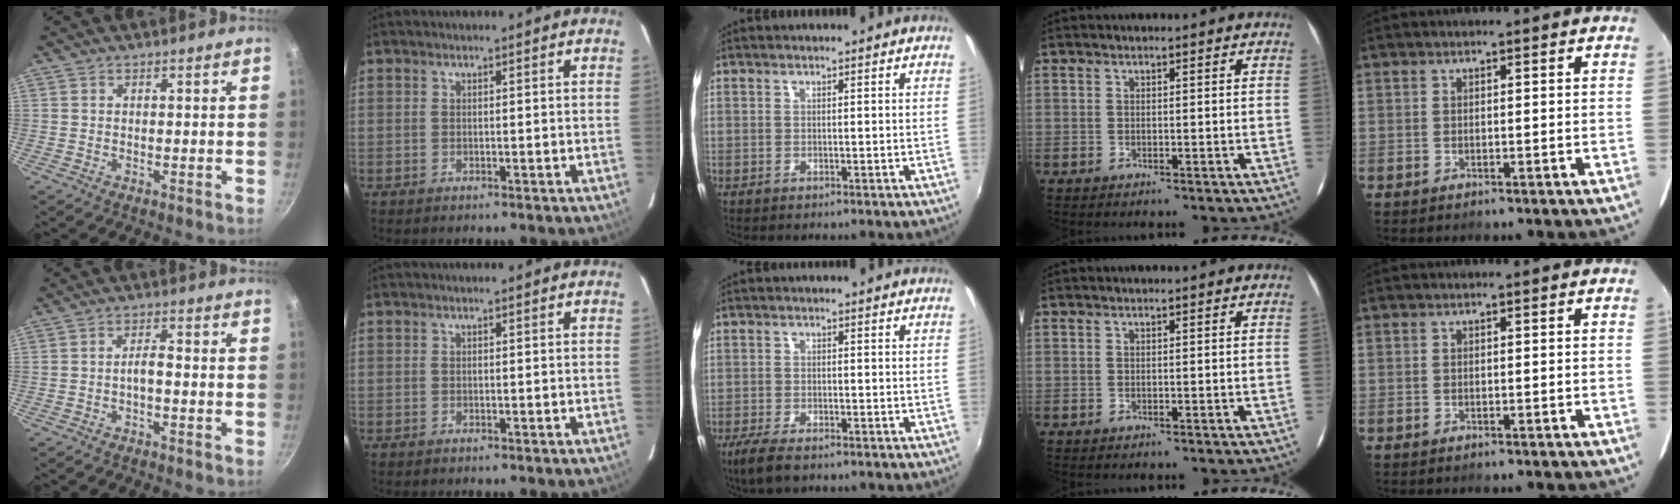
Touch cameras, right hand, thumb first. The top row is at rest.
{"thumb": {"total": 2.6, "force": [-1.1, 0.8, 2.2], "torque": [-0.041, 0.019, -0.022]}, "middle": {"total": 5.6, "force": [-4.1, 1.6, 3.5], "torque": [-0.090, -0.019, -0.075]}}